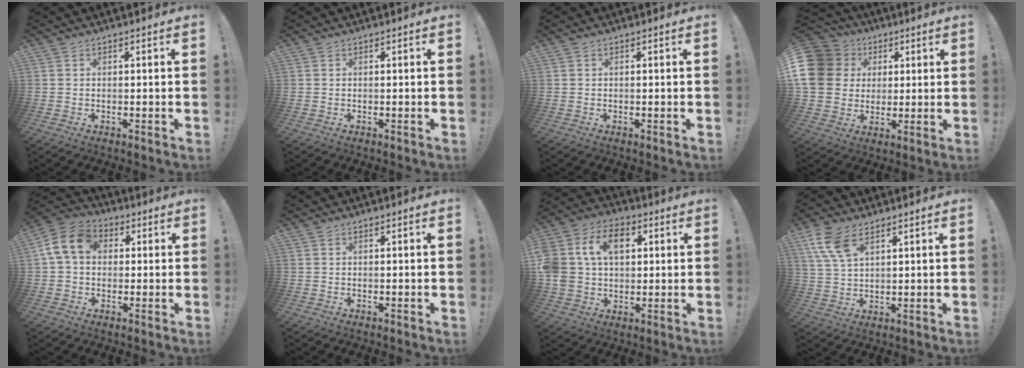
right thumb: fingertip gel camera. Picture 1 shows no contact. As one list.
[{"total": 0.0}, {"total": 0.0}, {"total": 15.4, "force": [3.4, 13.4, 6.9], "torque": [-0.110, -0.004, 0.074]}, {"total": 11.7, "force": [2.7, 8.5, 7.5], "torque": [-0.143, 0.010, 0.057]}, {"total": 0.0}, {"total": 15.5, "force": [4.2, 11.7, 9.3], "torque": [-0.177, 0.005, 0.080]}, {"total": 9.0, "force": [5.2, 4.4, 5.9], "torque": [-0.119, -0.015, 0.101]}]